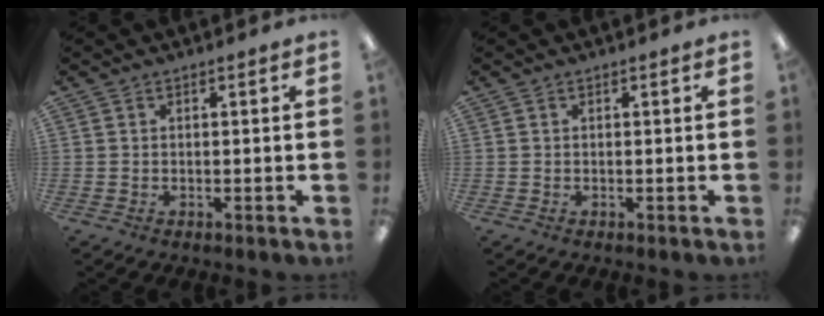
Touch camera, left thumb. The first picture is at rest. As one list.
[{"total": 0.0}]